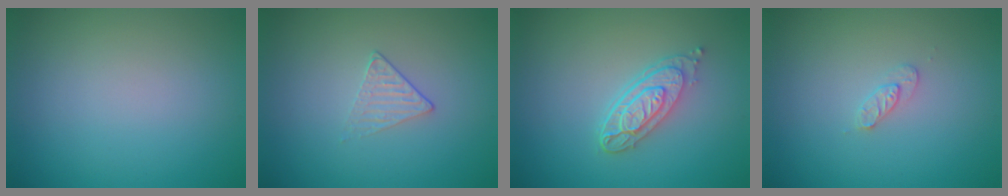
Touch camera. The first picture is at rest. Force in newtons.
{"total": 1.2, "press": 0.7, "slide": 1.0}
{"total": 3.9, "press": 3.0, "slide": 2.5}
{"total": 1.1, "press": 1.1, "slide": 0.2}